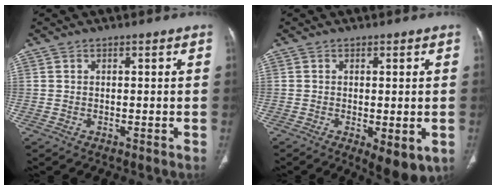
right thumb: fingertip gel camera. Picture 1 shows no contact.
{"total": 6.9, "force": [-2.1, 2.6, 6.0], "torque": [-0.081, -0.015, -0.023]}